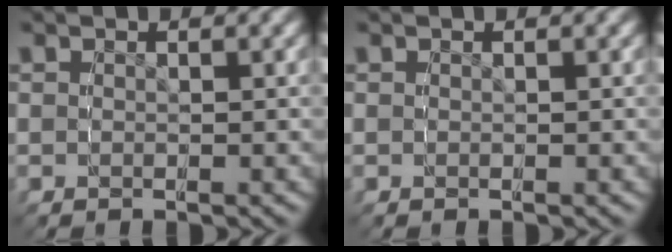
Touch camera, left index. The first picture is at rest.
{"total": 0.0}